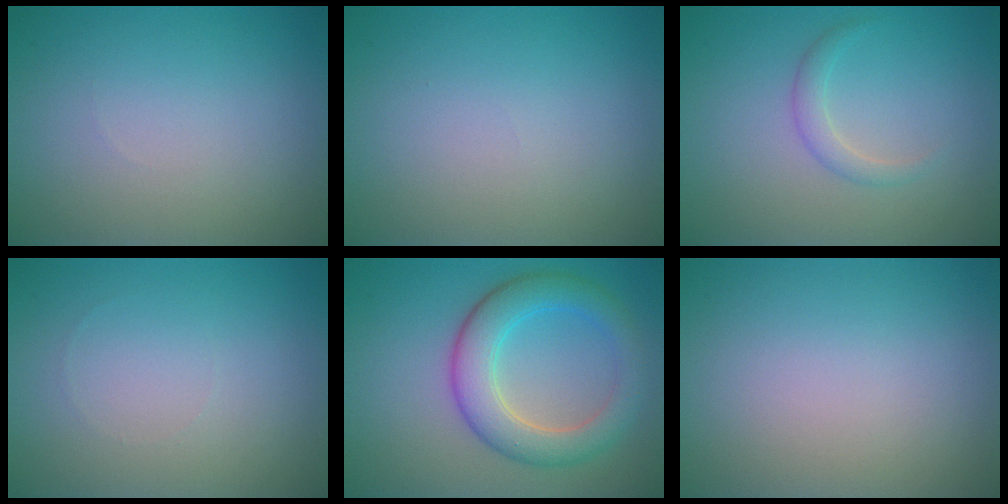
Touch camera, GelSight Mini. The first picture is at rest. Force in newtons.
{"total": 0.0}
{"total": 1.4, "press": 1.4, "slide": 0.1}
{"total": 0.0}
{"total": 5.6, "press": 5.6, "slide": 0.1}
{"total": 0.0}